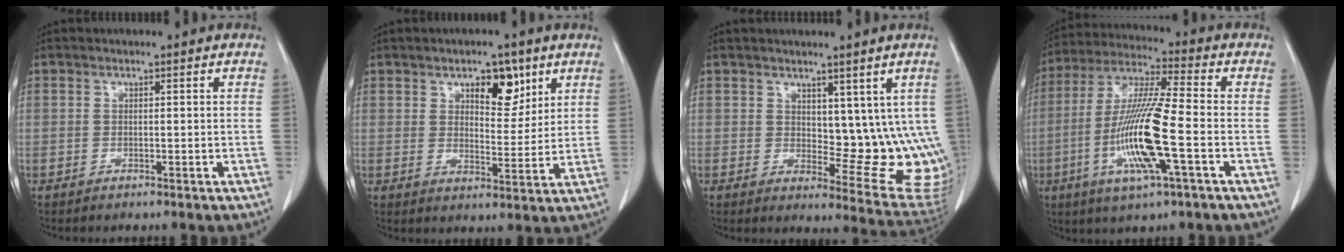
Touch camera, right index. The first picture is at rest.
{"total": 6.9, "force": [3.9, 3.1, 4.7], "torque": [-0.064, 0.001, 0.060]}
{"total": 10.8, "force": [3.1, 5.1, 9.0], "torque": [-0.093, -0.015, 0.053]}
{"total": 15.2, "force": [-3.8, 0.8, 14.7], "torque": [-0.300, -0.012, -0.072]}